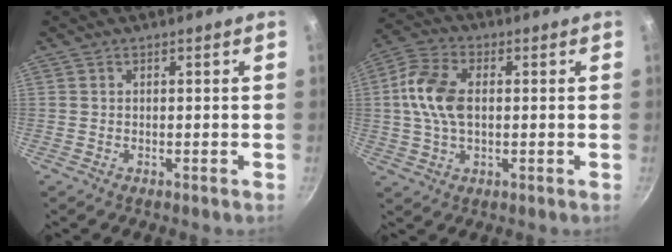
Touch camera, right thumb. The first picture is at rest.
{"total": 10.6, "force": [0.7, 6.6, 8.4], "torque": [-0.163, 0.018, 0.004]}